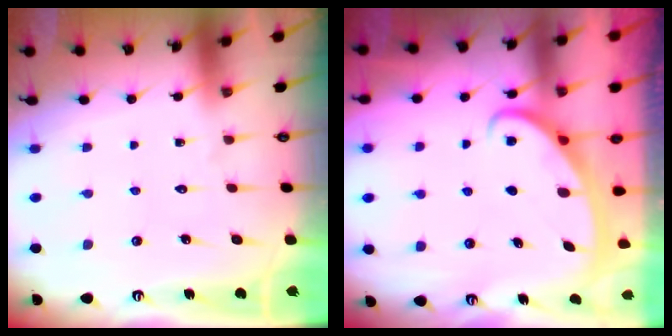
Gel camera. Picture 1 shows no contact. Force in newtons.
{"total": 2.7, "press": 2.7, "slide": 0.4}